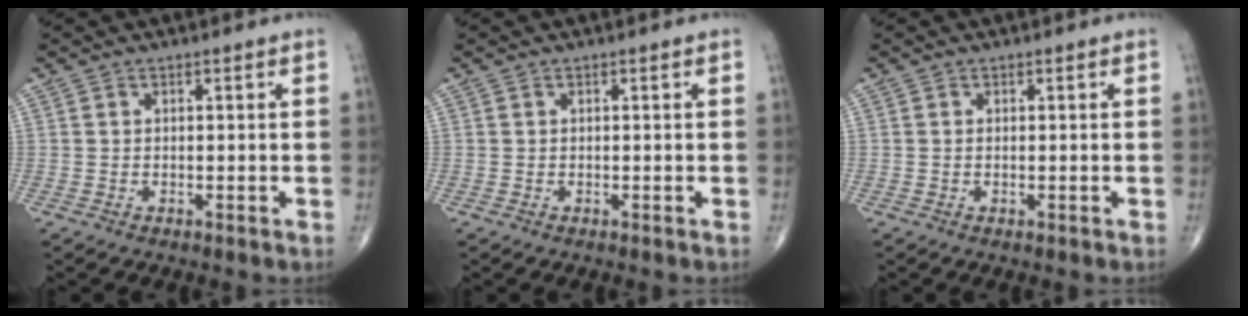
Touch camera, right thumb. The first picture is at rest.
{"total": 0.0}
{"total": 0.0}